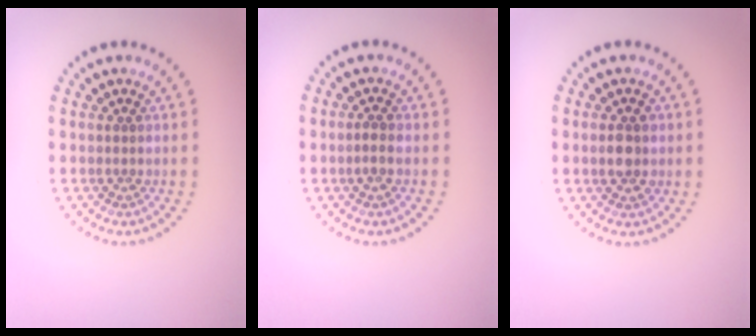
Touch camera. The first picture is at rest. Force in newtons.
{"total": 0.7, "press": 0.5, "slide": 0.5}
{"total": 2.3, "press": 2.3, "slide": 0.3}